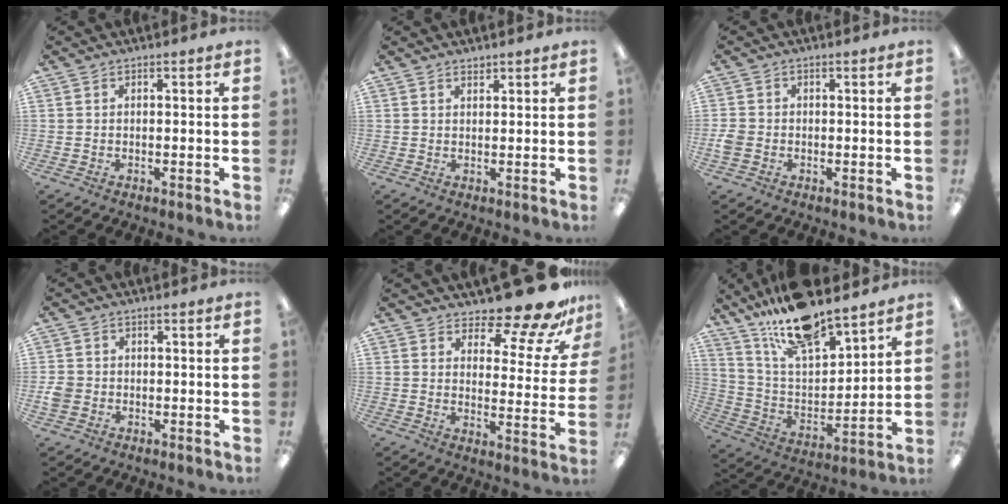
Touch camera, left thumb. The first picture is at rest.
{"total": 1.3, "force": [1.2, 0.3, 0.2], "torque": [-0.005, -0.003, 0.024]}
{"total": 2.7, "force": [-0.8, 2.1, 1.4], "torque": [-0.021, 0.007, -0.014]}
{"total": 3.0, "force": [-0.7, 2.6, 1.3], "torque": [-0.013, 0.003, -0.013]}
{"total": 14.3, "force": [11.6, 4.2, 7.1], "torque": [-0.098, -0.094, 0.193]}
{"total": 17.6, "force": [15.0, 4.8, 7.7], "torque": [-0.157, -0.094, 0.266]}